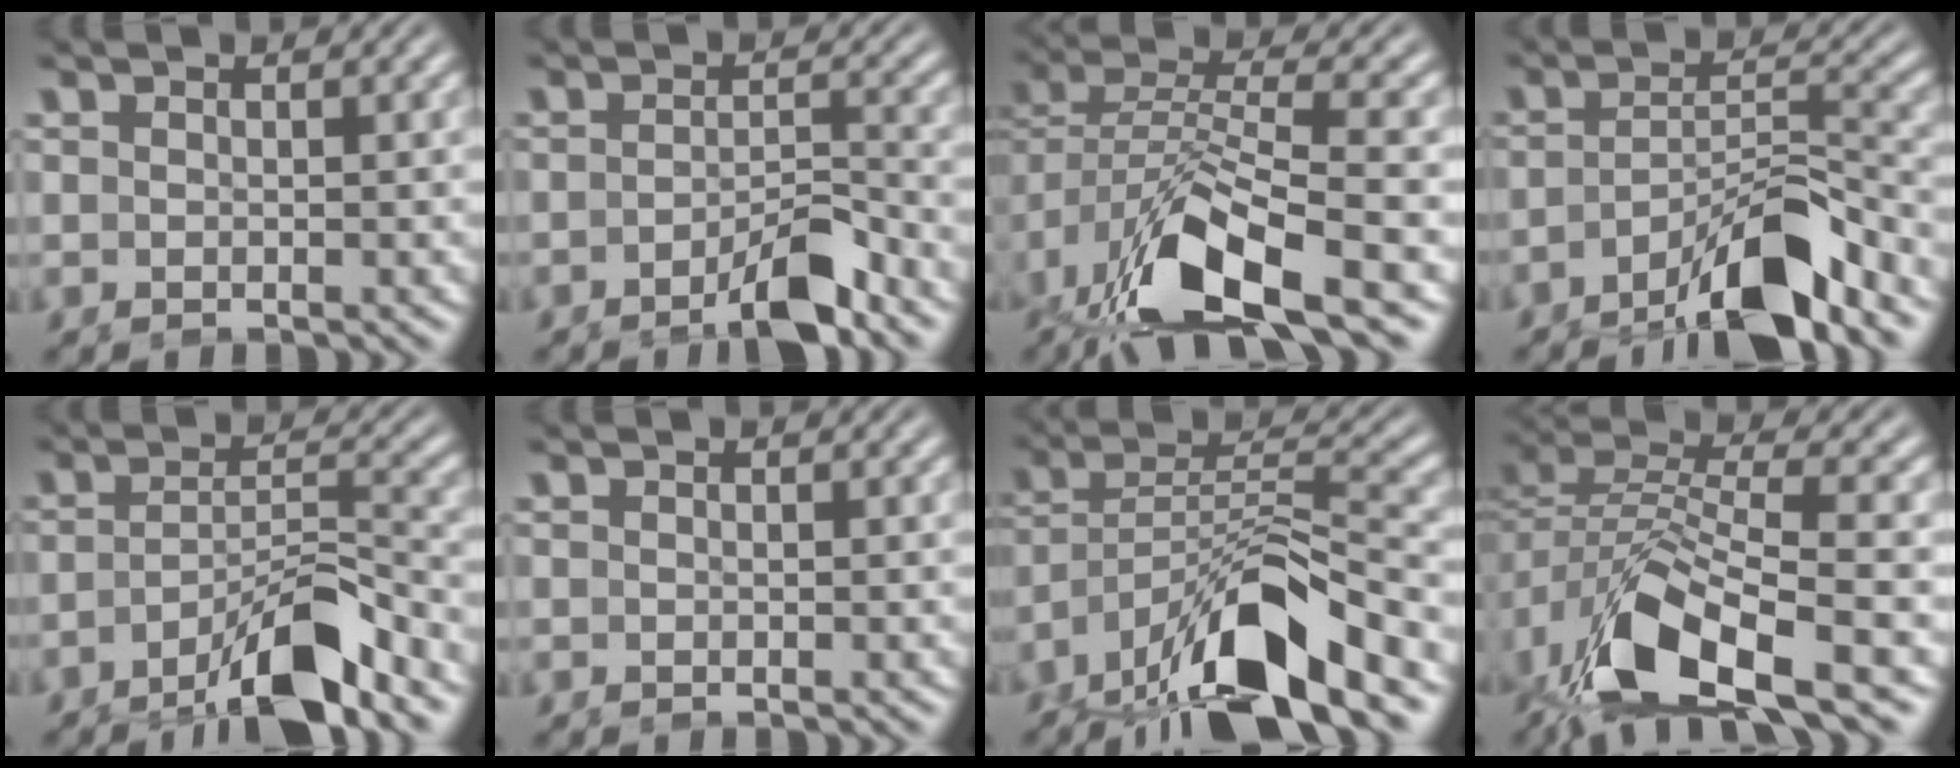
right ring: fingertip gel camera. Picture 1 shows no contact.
{"total": 3.1, "force": [-2.2, -0.3, 2.1], "torque": [-0.020, -0.007, -0.035]}
{"total": 7.4, "force": [-3.6, 2.3, 6.0], "torque": [-0.121, -0.023, -0.036]}
{"total": 6.4, "force": [-3.8, 2.3, 4.5], "torque": [-0.070, -0.025, -0.053]}
{"total": 5.7, "force": [-3.4, 1.5, 4.3], "torque": [-0.067, -0.025, -0.045]}
{"total": 0.0}
{"total": 8.8, "force": [-3.9, 4.5, 6.5], "torque": [-0.114, -0.028, -0.044]}
{"total": 7.8, "force": [-3.3, 3.3, 6.2], "torque": [-0.135, -0.026, -0.033]}